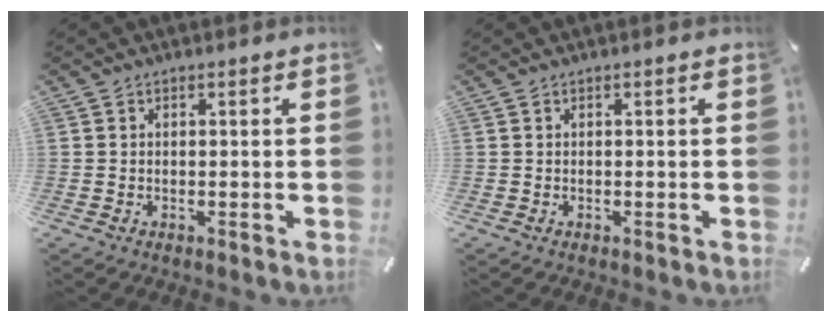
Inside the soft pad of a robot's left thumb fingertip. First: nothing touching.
{"total": 0.0}